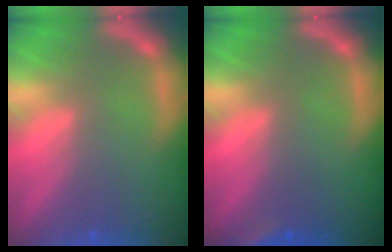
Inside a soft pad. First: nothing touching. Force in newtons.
{"total": 1.9}